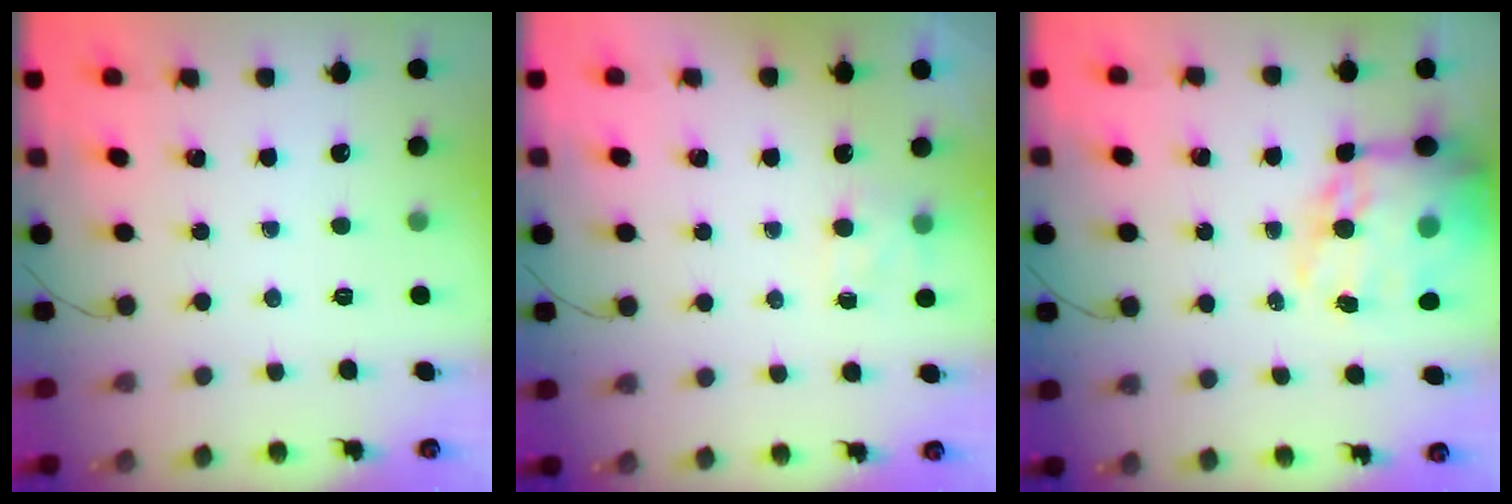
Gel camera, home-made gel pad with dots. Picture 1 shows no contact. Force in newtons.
{"total": 5.4, "press": 5.2, "slide": 1.3}
{"total": 21.5, "press": 20.8, "slide": 5.3}